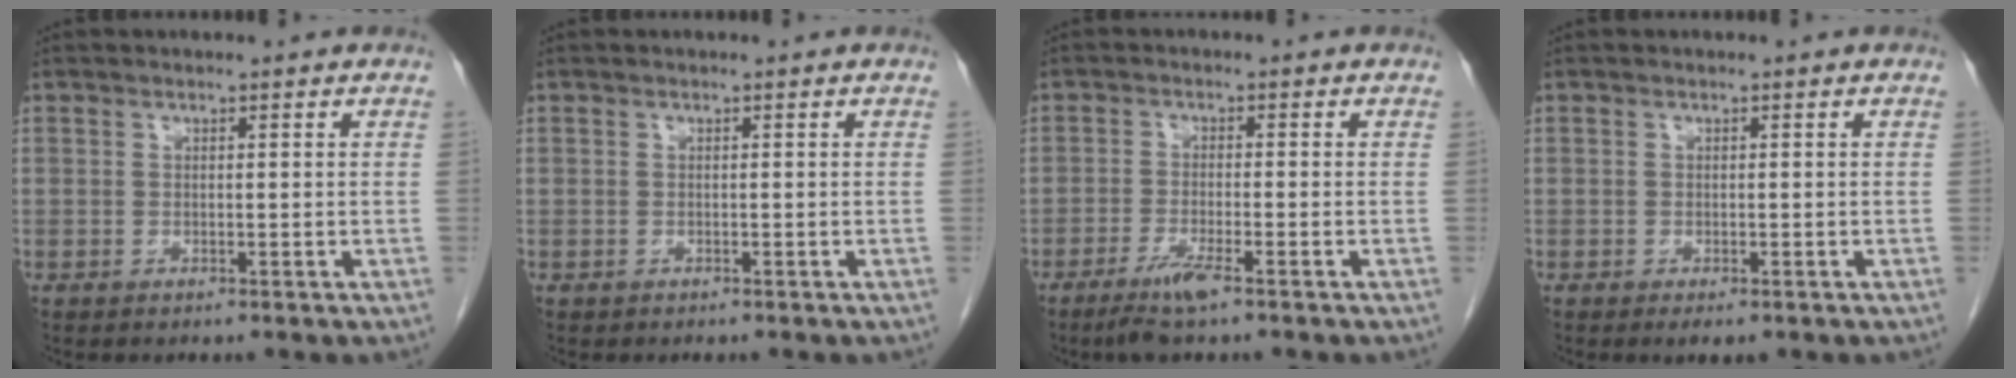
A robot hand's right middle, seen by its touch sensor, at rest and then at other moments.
{"total": 0.0}
{"total": 4.2, "force": [-2.8, 0.0, 3.1], "torque": [-0.066, -0.010, -0.055]}
{"total": 1.7, "force": [-1.0, 0.7, 1.1], "torque": [-0.015, -0.002, -0.007]}